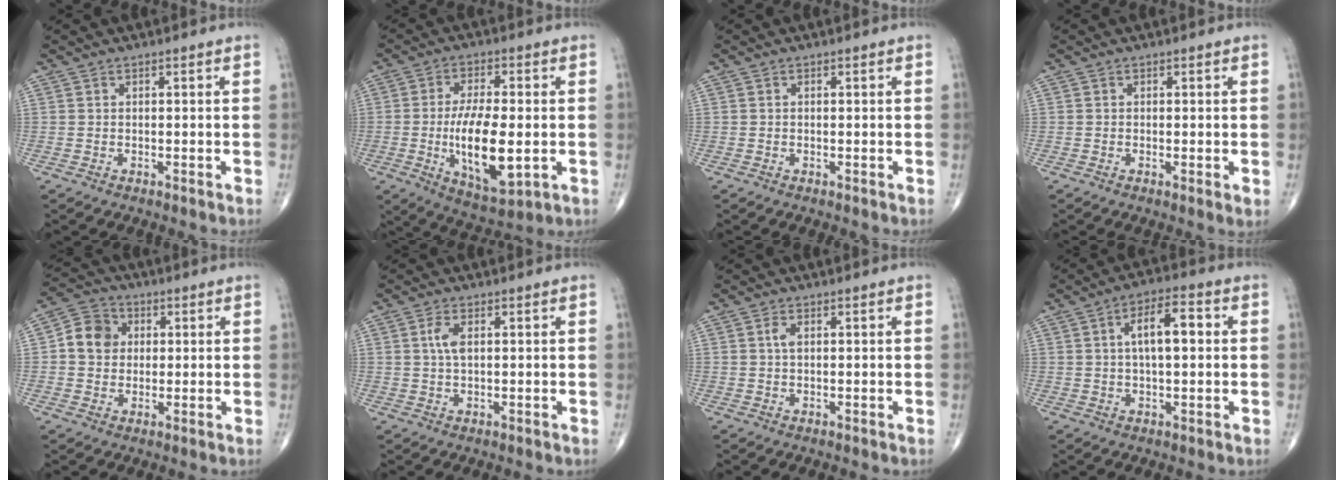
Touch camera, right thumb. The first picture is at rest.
{"total": 14.5, "force": [-2.2, 5.7, 13.1], "torque": [-0.221, -0.008, -0.030]}
{"total": 0.0}
{"total": 1.4, "force": [-0.2, 0.2, 1.4], "torque": [-0.025, -0.006, -0.006]}
{"total": 7.3, "force": [0.9, 6.4, 3.4], "torque": [-0.042, 0.011, 0.005]}
{"total": 2.9, "force": [0.7, 1.3, 2.5], "torque": [-0.058, 0.004, 0.013]}
{"total": 1.5, "force": [0.3, 0.8, 1.2], "torque": [-0.027, 0.004, 0.007]}
{"total": 9.9, "force": [1.4, 4.0, 8.9], "torque": [-0.139, 0.020, 0.017]}